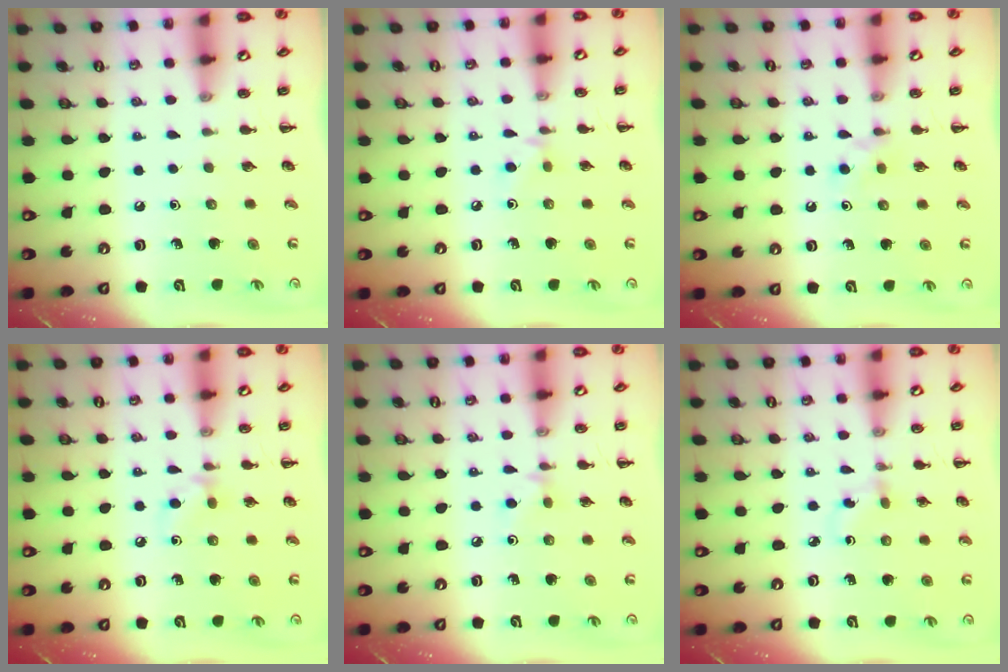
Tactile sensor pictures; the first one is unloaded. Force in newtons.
{"total": 4.6, "press": 4.3, "slide": 1.7}
{"total": 3.1, "press": 2.8, "slide": 1.2}
{"total": 6.1, "press": 5.8, "slide": 2.0}
{"total": 2.9, "press": 2.6, "slide": 1.2}
{"total": 2.0, "press": 1.7, "slide": 1.0}